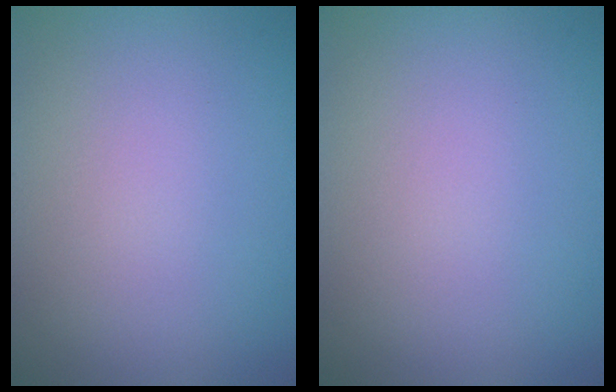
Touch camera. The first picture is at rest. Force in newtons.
{"total": 0.0}